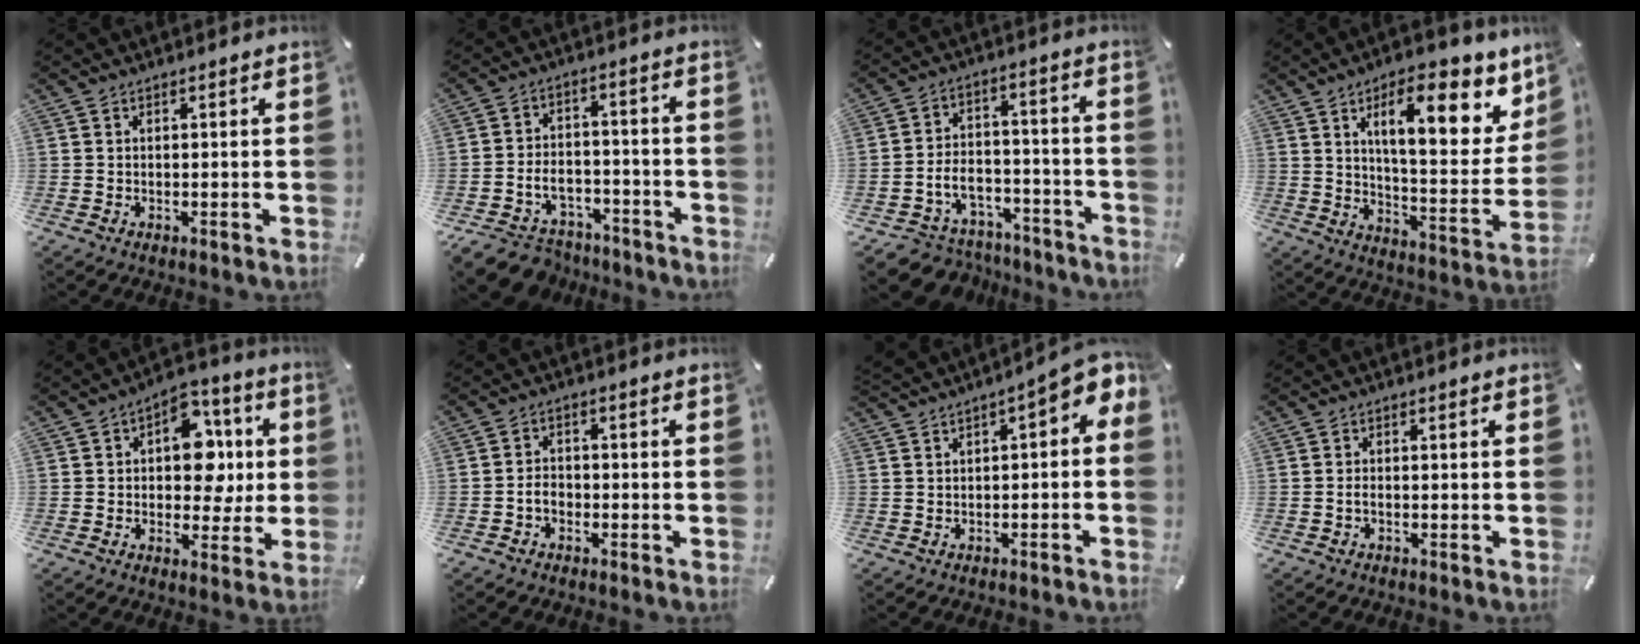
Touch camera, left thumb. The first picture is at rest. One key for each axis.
{"total": 8.6, "fx": -4.5, "fy": 6.6, "fz": 3.1, "tx": -0.074, "ty": 0.024, "tz": -0.079}
{"total": 8.5, "fx": -4.1, "fy": 6.9, "fz": 2.6, "tx": -0.062, "ty": 0.022, "tz": -0.071}
{"total": 18.5, "fx": 9.6, "fy": 7.4, "fz": 14.1, "tx": -0.200, "ty": -0.047, "tz": 0.150}
{"total": 12.4, "fx": 1.7, "fy": 9.1, "fz": 8.2, "tx": -0.110, "ty": -0.011, "tz": 0.033}
{"total": 3.5, "fx": -1.6, "fy": 2.6, "fz": 1.7, "tx": -0.033, "ty": 0.010, "tz": -0.029}
{"total": 5.1, "fx": 2.0, "fy": 2.3, "fz": 4.1, "tx": -0.058, "ty": -0.016, "tz": 0.028}
{"total": 1.2, "fx": -0.7, "fy": 0.6, "fz": 0.8, "tx": -0.020, "ty": 0.003, "tz": -0.014}